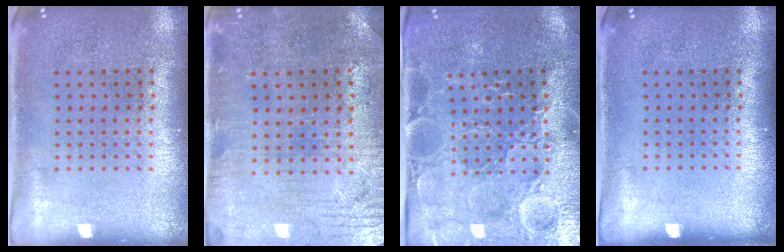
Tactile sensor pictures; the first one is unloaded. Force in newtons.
{"total": 0.9, "press": 0.7, "slide": 0.6}
{"total": 3.7, "press": 3.6, "slide": 0.7}
{"total": 0.0}